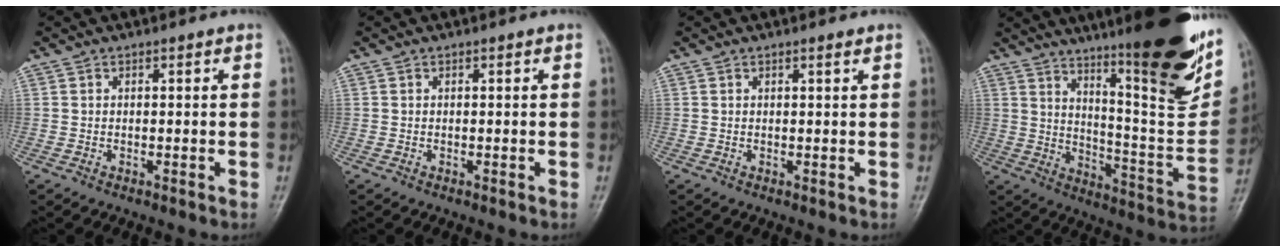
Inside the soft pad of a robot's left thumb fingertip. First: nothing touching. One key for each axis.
{"total": 0.0}
{"total": 0.7, "fx": 0.5, "fy": 0.0, "fz": 0.5, "tx": -0.008, "ty": -0.003, "tz": 0.008}
{"total": 27.6, "fx": 16.5, "fy": 5.5, "fz": 21.4, "tx": -0.282, "ty": -0.074, "tz": 0.245}